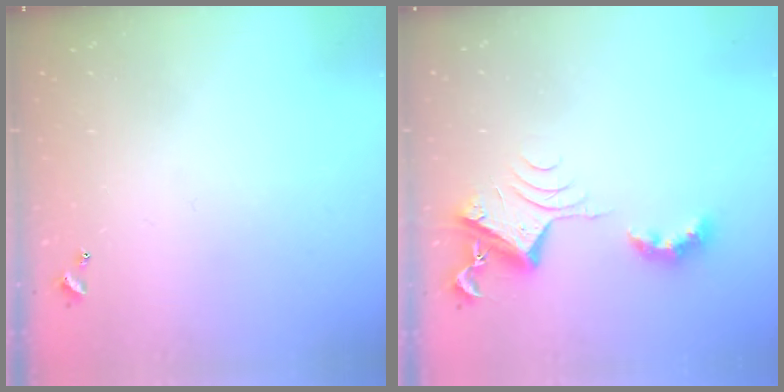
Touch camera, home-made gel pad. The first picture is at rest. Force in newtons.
{"total": 7.6, "press": 7.5, "slide": 1.0}